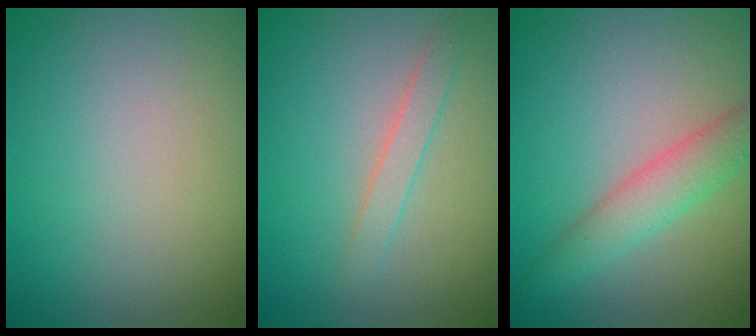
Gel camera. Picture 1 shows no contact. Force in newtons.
{"total": 1.5, "press": 1.5, "slide": 0.1}
{"total": 3.4, "press": 3.4, "slide": 0.1}